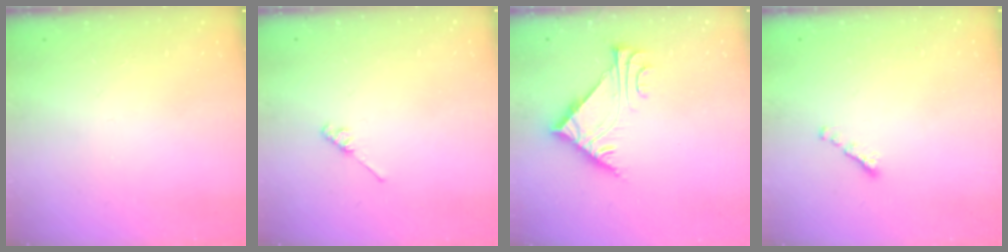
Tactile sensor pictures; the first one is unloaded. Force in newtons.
{"total": 2.7, "press": 2.7, "slide": 0.4}
{"total": 7.1, "press": 7.1, "slide": 0.4}
{"total": 1.5, "press": 1.4, "slide": 0.5}